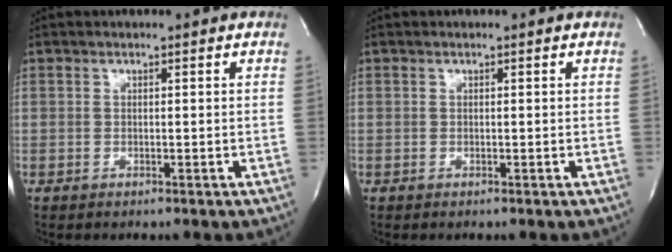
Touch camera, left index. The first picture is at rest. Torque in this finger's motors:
{"motor_torque": [-0.03, 0.03, -0.01, 0.00]}